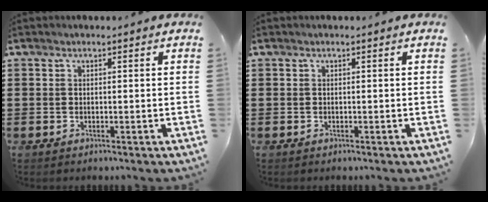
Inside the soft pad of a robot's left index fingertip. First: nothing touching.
{"total": 0.0}